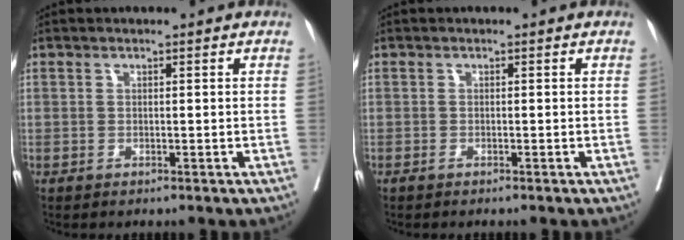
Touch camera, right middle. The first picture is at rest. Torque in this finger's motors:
{"motor_torque": [0.26, -0.23, 0.04, 0.01]}